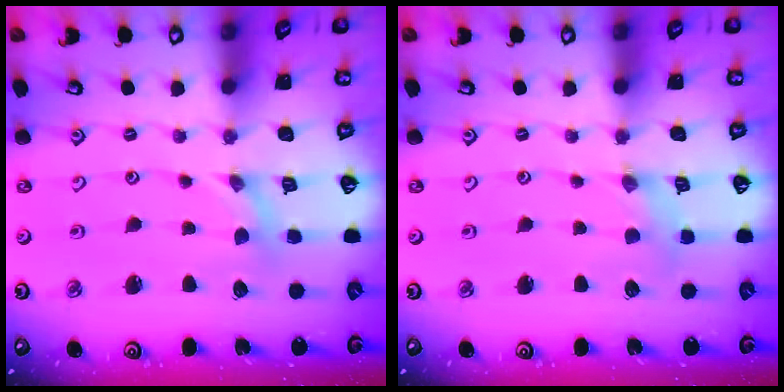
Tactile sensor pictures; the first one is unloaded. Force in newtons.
{"total": 2.4, "press": 2.4, "slide": 0.3}